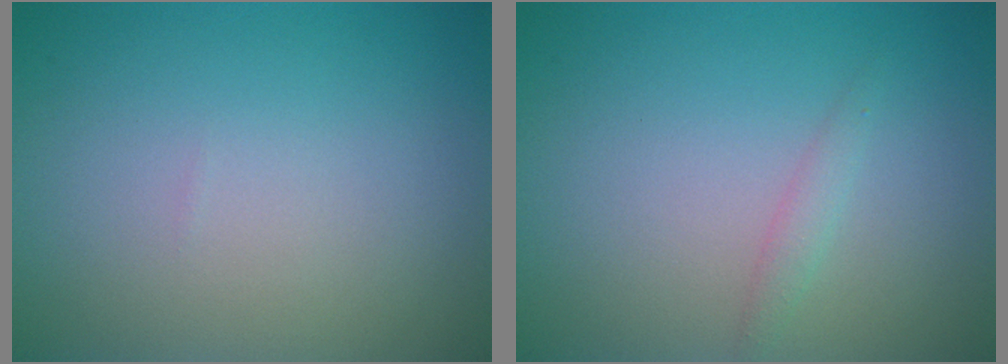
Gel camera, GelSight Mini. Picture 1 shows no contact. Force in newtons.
{"total": 1.0, "press": 1.0, "slide": 0.0}